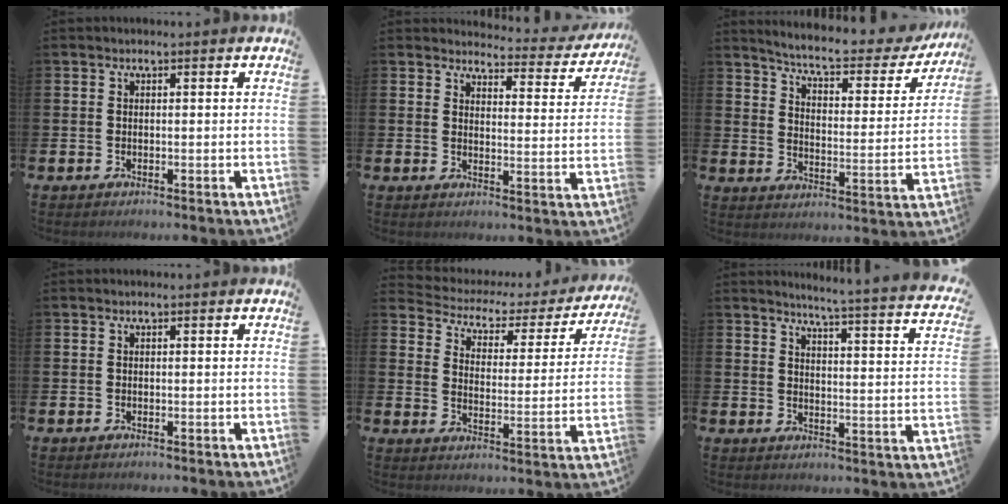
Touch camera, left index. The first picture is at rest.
{"total": 3.3, "force": [3.0, 1.1, 0.6], "torque": [-0.012, -0.030, 0.044]}
{"total": 6.6, "force": [5.9, 1.1, 2.6], "torque": [-0.074, -0.043, 0.095]}
{"total": 0.0}
{"total": 3.4, "force": [2.4, 2.2, 0.7], "torque": [-0.041, -0.019, 0.029]}
{"total": 4.2, "force": [4.0, -0.7, 1.3], "torque": [-0.031, -0.048, 0.057]}